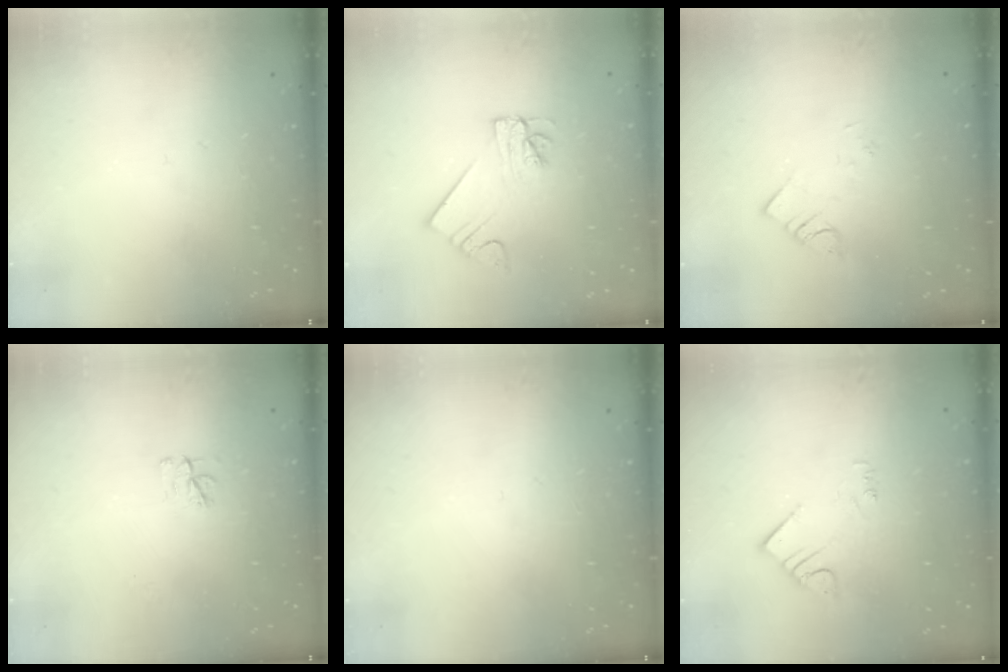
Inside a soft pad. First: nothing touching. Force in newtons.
{"total": 4.5, "press": 4.5, "slide": 0.3}
{"total": 2.2, "press": 2.2, "slide": 0.2}
{"total": 3.9, "press": 3.9, "slide": 0.2}
{"total": 0.0}
{"total": 3.1, "press": 3.0, "slide": 0.4}